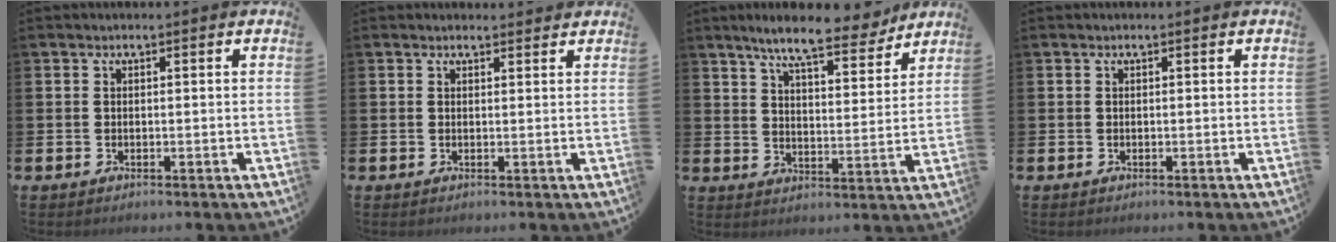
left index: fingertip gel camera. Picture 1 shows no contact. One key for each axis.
{"total": 0.9, "fx": 0.8, "fy": 0.2, "fz": 0.1, "tx": 0.005, "ty": 0.000, "tz": 0.014}
{"total": 9.2, "fx": 8.0, "fy": 1.8, "fz": 4.2, "tx": -0.087, "ty": -0.038, "tz": 0.137}
{"total": 0.0}